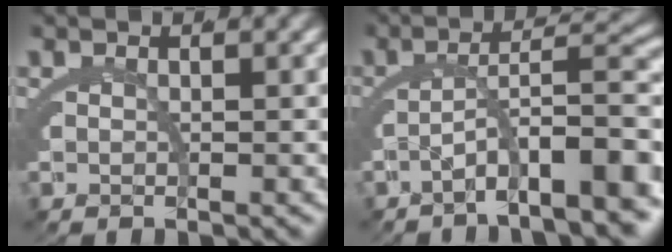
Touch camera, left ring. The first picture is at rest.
{"total": 7.7, "force": [-3.8, 2.1, 6.3], "torque": [-0.082, 0.005, -0.058]}